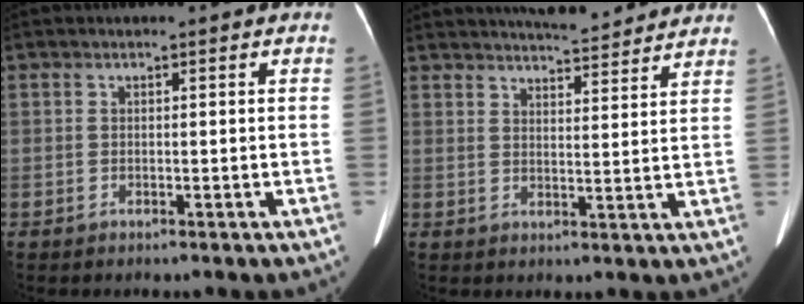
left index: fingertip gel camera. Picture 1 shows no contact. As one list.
[{"total": 12.2, "force": [11.3, 1.5, 4.4], "torque": [-0.061, 0.007, 0.146]}]